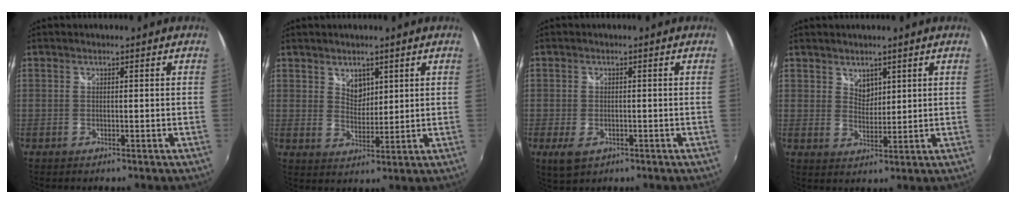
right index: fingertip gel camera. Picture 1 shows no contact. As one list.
[{"total": 3.9, "force": [2.3, 2.6, 1.7], "torque": [-0.019, -0.002, 0.043]}, {"total": 4.2, "force": [-2.0, 2.5, 2.8], "torque": [-0.060, -0.014, -0.032]}, {"total": 3.1, "force": [2.2, 2.0, 1.0], "torque": [-0.009, 0.000, 0.040]}]